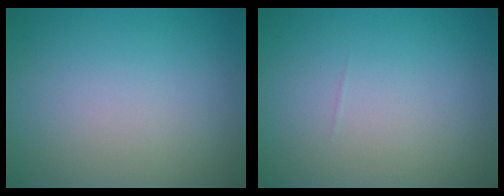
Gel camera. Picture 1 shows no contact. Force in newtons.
{"total": 0.0}